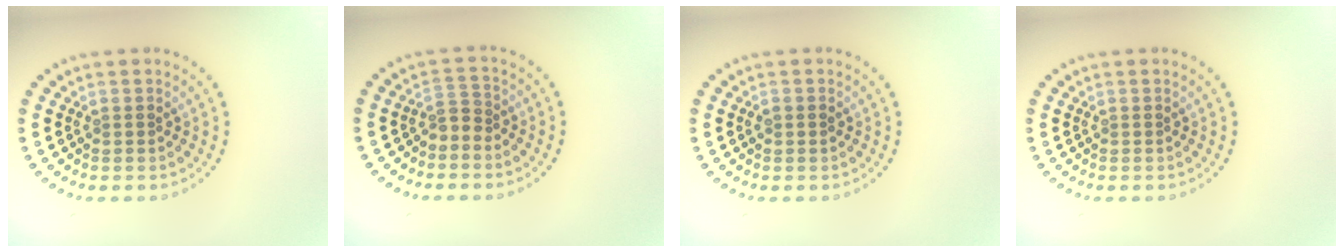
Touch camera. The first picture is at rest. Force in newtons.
{"total": 1.8, "press": 1.2, "slide": 1.3}
{"total": 0.9, "press": 0.9, "slide": 0.1}
{"total": 0.0}